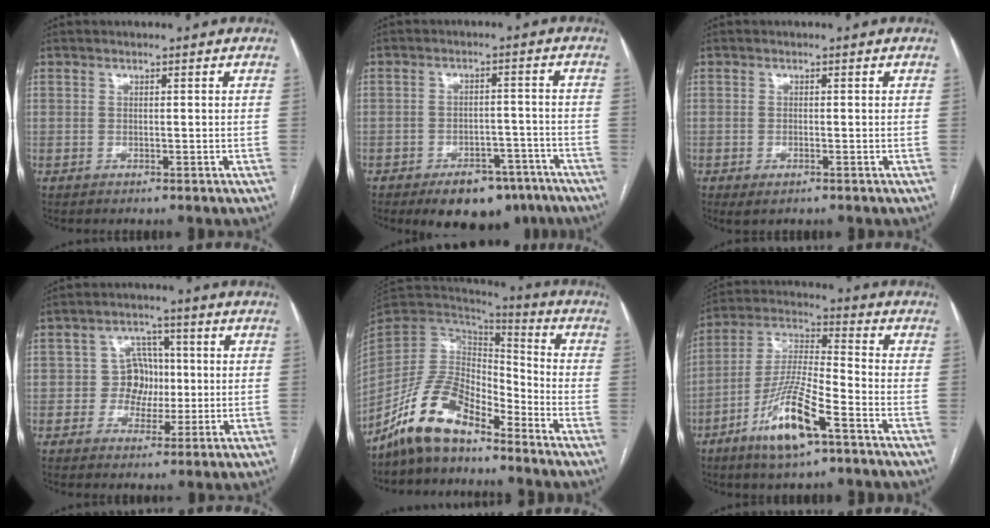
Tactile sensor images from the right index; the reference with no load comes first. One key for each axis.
{"total": 10.4, "fx": -7.6, "fy": 5.3, "fz": 4.7, "tx": -0.046, "ty": 0.018, "tz": -0.108}
{"total": 1.9, "fx": -1.0, "fy": 0.6, "fz": 1.5, "tx": -0.025, "ty": -0.003, "tz": -0.010}
{"total": 5.4, "fx": -0.3, "fy": 4.9, "fz": 2.2, "tx": -0.028, "ty": 0.020, "tz": -0.003}
{"total": 12.3, "fx": -9.4, "fy": 4.4, "fz": 6.6, "tx": -0.131, "ty": 0.019, "tz": -0.179}
{"total": 13.3, "fx": -7.1, "fy": 2.2, "fz": 11.1, "tx": -0.226, "ty": -0.014, "tz": -0.133}